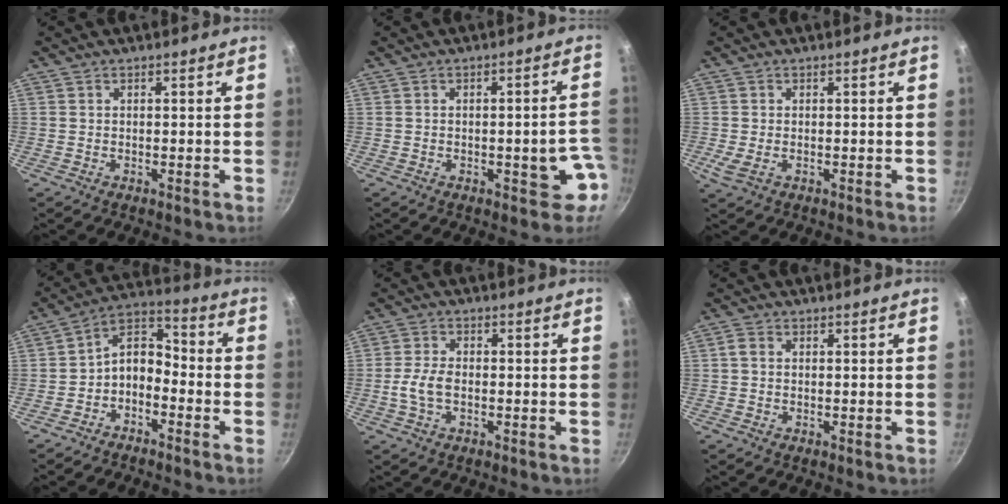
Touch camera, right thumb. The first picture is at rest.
{"total": 7.2, "force": [-2.3, 3.2, 6.1], "torque": [-0.028, 0.035, -0.025]}
{"total": 2.8, "force": [-0.6, 1.7, 2.1], "torque": [-0.038, -0.008, -0.009]}
{"total": 8.0, "force": [-3.5, 5.1, 5.1], "torque": [-0.077, 0.068, -0.073]}
{"total": 5.0, "force": [-0.9, 2.9, 3.9], "torque": [-0.084, 0.013, -0.022]}
{"total": 1.4, "force": [0.0, 1.1, 0.9], "torque": [-0.019, 0.005, 0.000]}